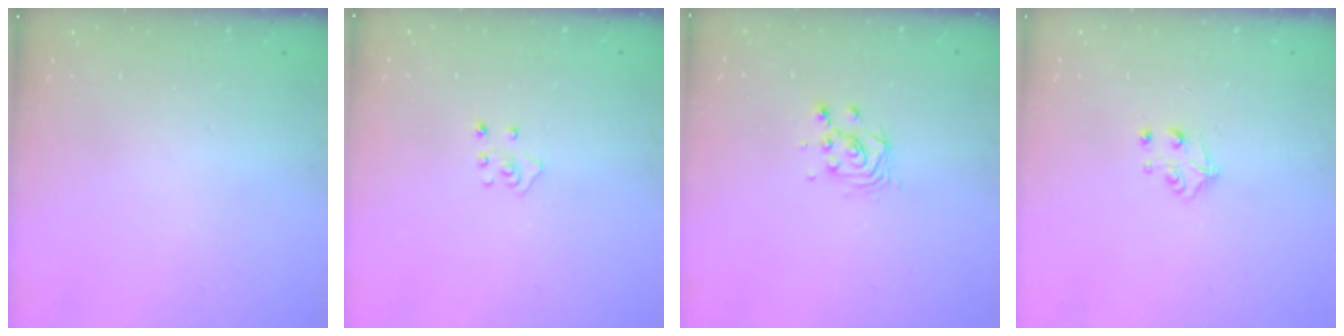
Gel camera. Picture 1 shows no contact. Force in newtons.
{"total": 2.7, "press": 2.7, "slide": 0.2}
{"total": 4.1, "press": 4.1, "slide": 0.4}
{"total": 5.3, "press": 5.3, "slide": 0.3}